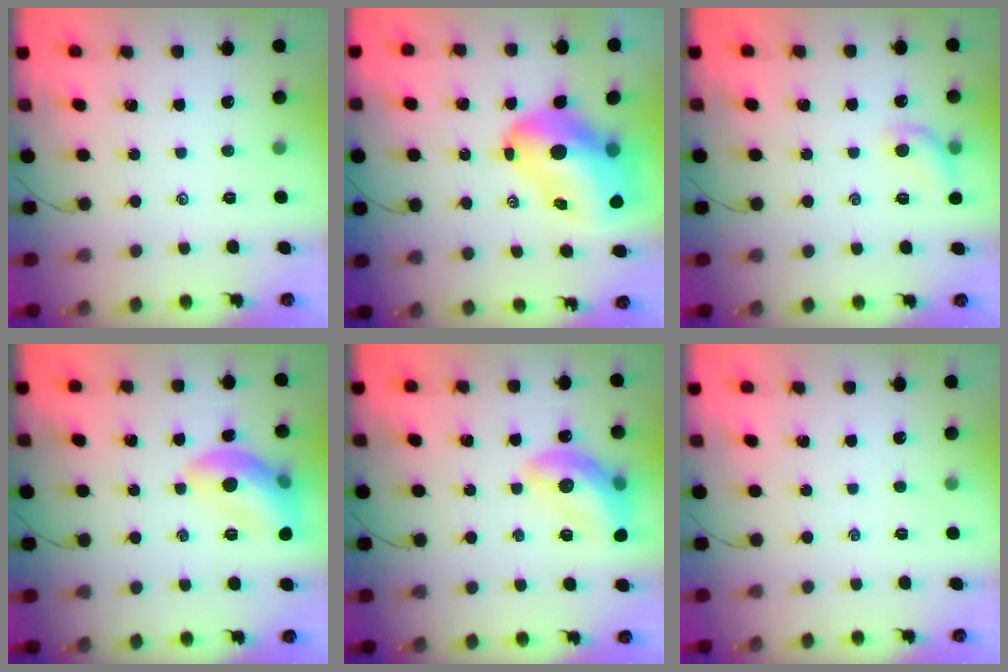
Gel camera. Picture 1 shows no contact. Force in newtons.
{"total": 15.4, "press": 14.7, "slide": 4.6}
{"total": 8.4, "press": 8.2, "slide": 1.7}
{"total": 12.5, "press": 12.4, "slide": 0.9}
{"total": 14.8, "press": 14.7, "slide": 2.0}
{"total": 0.0}